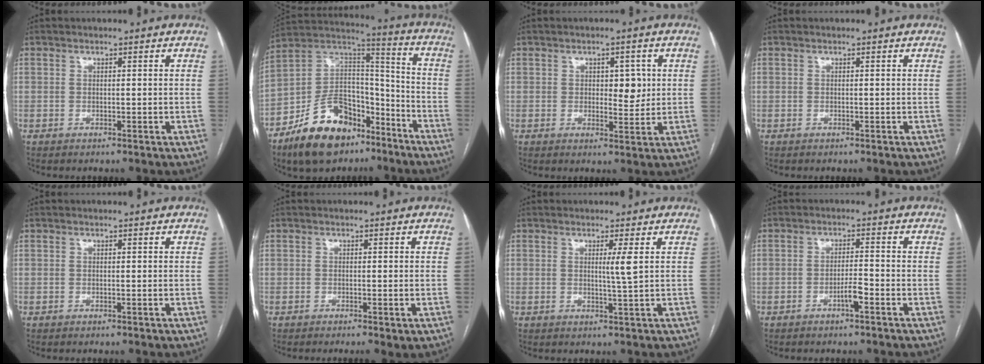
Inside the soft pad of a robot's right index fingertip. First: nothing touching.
{"total": 19.2, "force": [-12.4, 10.3, 10.4], "torque": [-0.190, 0.042, -0.208]}
{"total": 4.4, "force": [0.9, 2.1, 3.7], "torque": [-0.045, -0.002, 0.014]}
{"total": 0.0}
{"total": 0.0}
{"total": 1.7, "force": [-0.8, 0.2, 1.5], "torque": [-0.024, -0.006, -0.010]}
{"total": 2.4, "force": [0.6, -0.7, 2.2], "torque": [-0.040, -0.007, 0.012]}
{"total": 2.7, "force": [-1.6, 0.2, 2.2], "torque": [-0.037, 0.001, -0.028]}